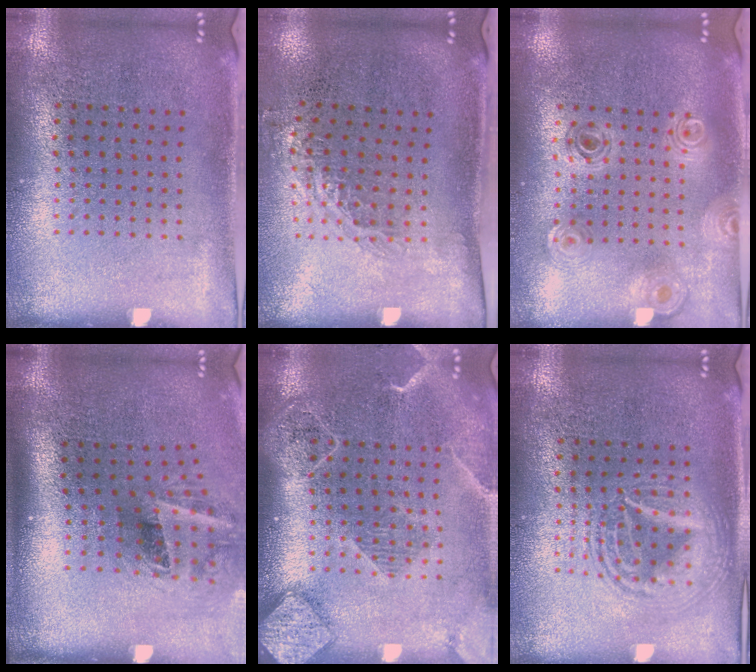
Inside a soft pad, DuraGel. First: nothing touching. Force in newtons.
{"total": 1.1, "press": 0.8, "slide": 0.6}
{"total": 0.8, "press": 0.8, "slide": 0.1}
{"total": 2.1, "press": 1.3, "slide": 1.7}
{"total": 2.1, "press": 1.9, "slide": 0.9}
{"total": 2.6, "press": 2.6, "slide": 0.3}